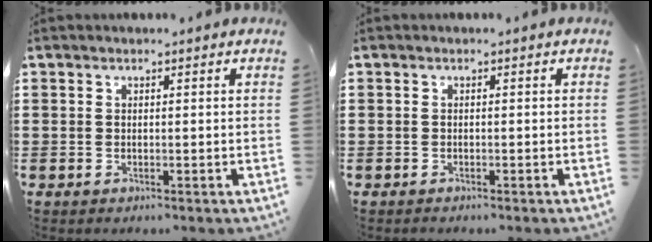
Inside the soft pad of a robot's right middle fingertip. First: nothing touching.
{"total": 0.5, "force": [-0.5, 0.1, 0.0], "torque": [0.000, 0.000, -0.011]}